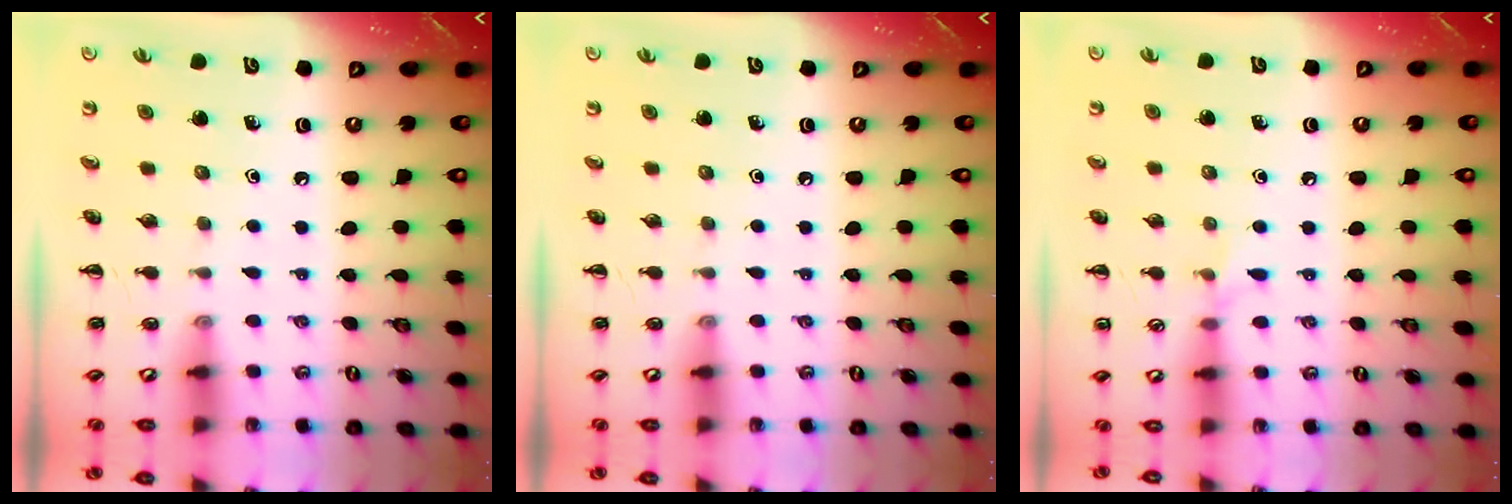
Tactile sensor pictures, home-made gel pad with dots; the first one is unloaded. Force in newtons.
{"total": 0.0}
{"total": 4.6, "press": 4.2, "slide": 1.7}